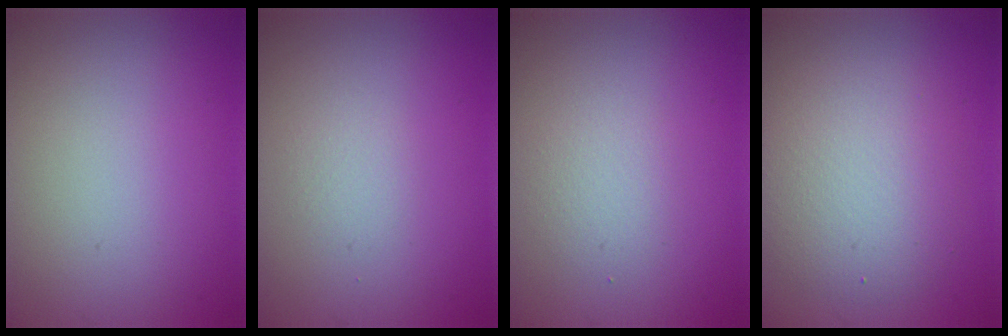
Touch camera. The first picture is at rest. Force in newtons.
{"total": 0.9, "press": 0.9, "slide": 0.1}
{"total": 1.6, "press": 1.6, "slide": 0.1}
{"total": 4.8, "press": 4.8, "slide": 0.5}